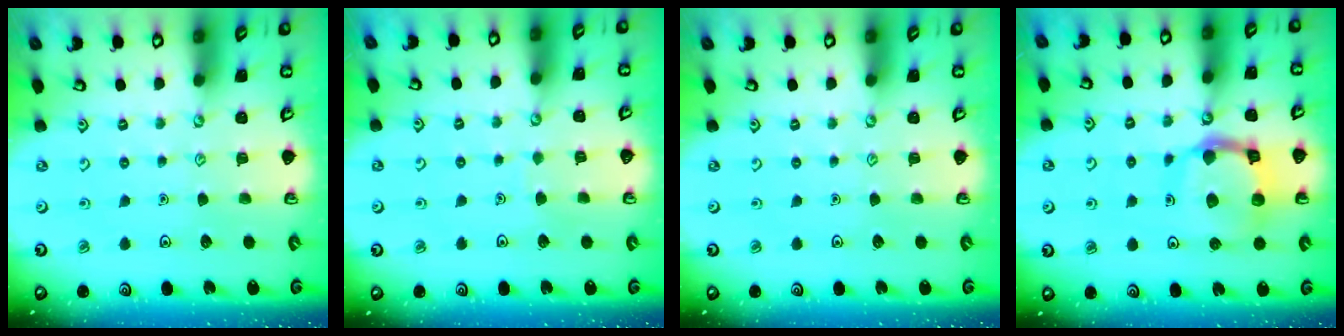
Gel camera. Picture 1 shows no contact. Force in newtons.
{"total": 2.5, "press": 2.5, "slide": 0.2}
{"total": 0.0}
{"total": 12.4, "press": 12.3, "slide": 1.4}